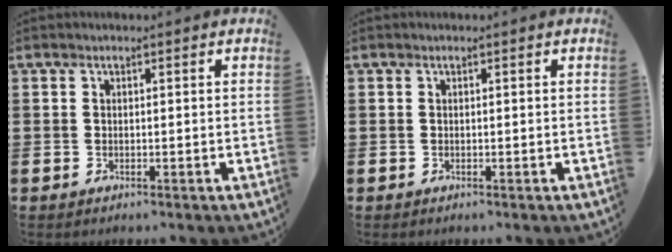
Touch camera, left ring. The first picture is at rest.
{"total": 0.0}